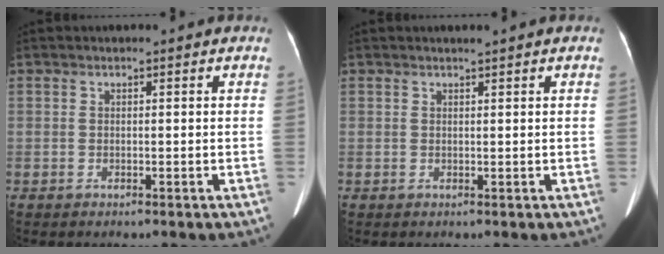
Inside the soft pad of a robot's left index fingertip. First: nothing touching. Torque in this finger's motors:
{"motor_torque": [0.05, -0.12, 0.02, 0.00]}